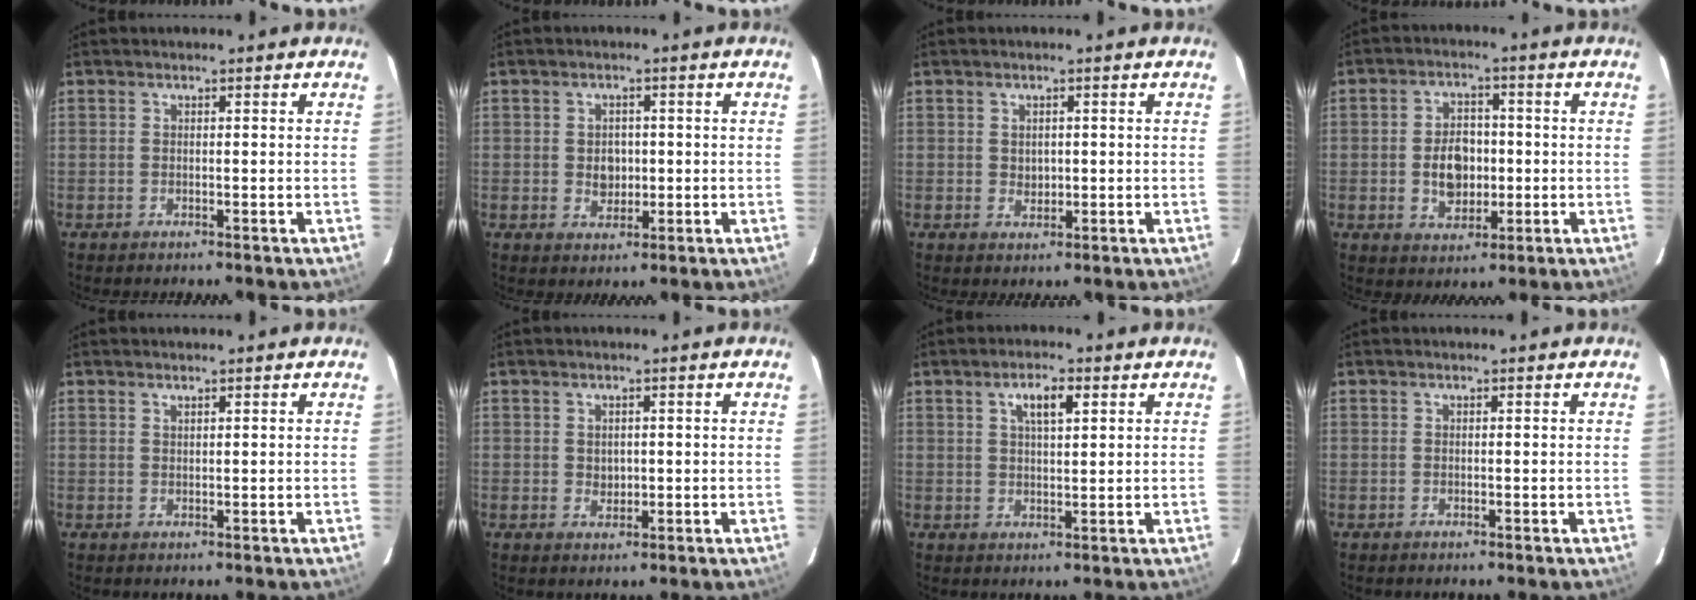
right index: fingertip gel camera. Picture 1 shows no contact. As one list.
[{"total": 3.7, "force": [-0.1, 3.1, 1.9], "torque": [-0.032, 0.004, 0.001]}, {"total": 1.9, "force": [0.2, 1.7, 0.9], "torque": [-0.011, 0.001, 0.005]}, {"total": 7.6, "force": [-0.9, 5.3, 5.4], "torque": [-0.100, 0.013, -0.007]}, {"total": 0.6, "force": [0.6, 0.1, 0.2], "torque": [-0.003, 0.001, 0.011]}, {"total": 2.0, "force": [0.1, 1.8, 0.9], "torque": [-0.013, 0.000, 0.005]}, {"total": 4.6, "force": [2.1, 1.5, 3.8], "torque": [-0.067, 0.009, 0.037]}, {"total": 0.0}]